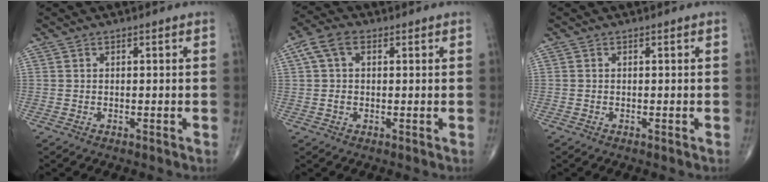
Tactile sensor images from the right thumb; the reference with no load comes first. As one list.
[{"total": 5.8, "force": [1.7, 3.7, 4.1], "torque": [-0.083, 0.016, 0.029]}, {"total": 0.0}]